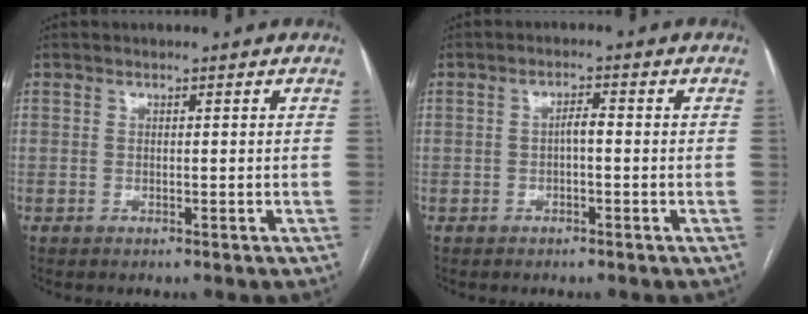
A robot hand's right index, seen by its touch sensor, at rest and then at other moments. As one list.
[{"total": 1.9, "force": [-0.3, 0.5, 1.8], "torque": [-0.030, 0.006, -0.006]}]